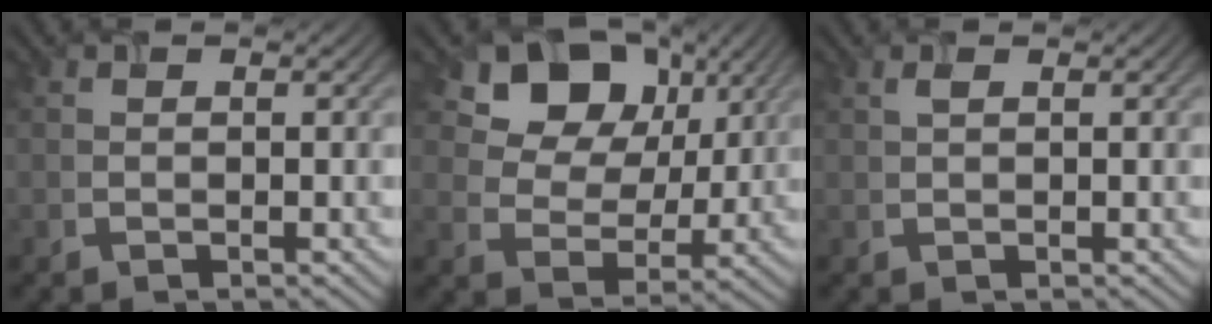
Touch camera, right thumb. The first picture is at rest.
{"total": 12.6, "force": [6.1, 8.9, 6.5], "torque": [-0.128, 0.013, 0.101]}
{"total": 0.6, "force": [0.3, 0.1, 0.5], "torque": [-0.016, 0.002, 0.007]}